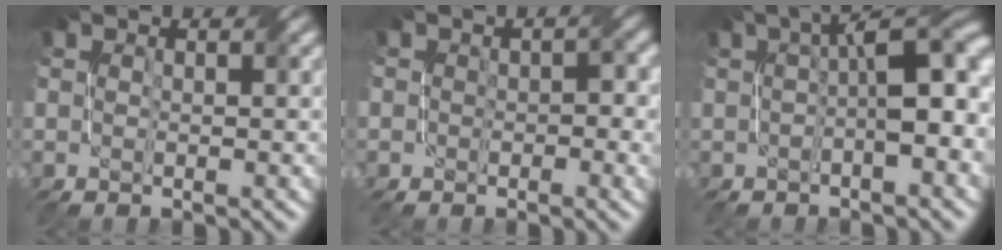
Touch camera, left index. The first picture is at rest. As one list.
[{"total": 2.2, "force": [-0.6, 1.6, 1.4], "torque": [-0.010, 0.000, -0.004]}, {"total": 7.1, "force": [0.4, 2.1, 6.7], "torque": [-0.084, 0.021, 0.008]}]